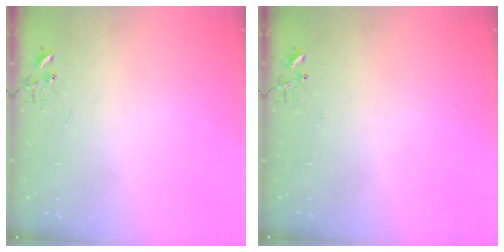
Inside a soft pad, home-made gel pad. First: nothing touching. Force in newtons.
{"total": 4.9, "press": 4.8, "slide": 0.6}